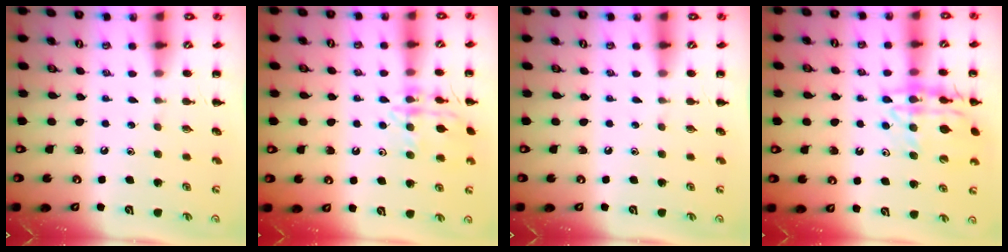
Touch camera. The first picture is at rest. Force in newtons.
{"total": 14.4, "press": 14.4, "slide": 1.0}
{"total": 0.0}
{"total": 16.1, "press": 16.0, "slide": 2.2}